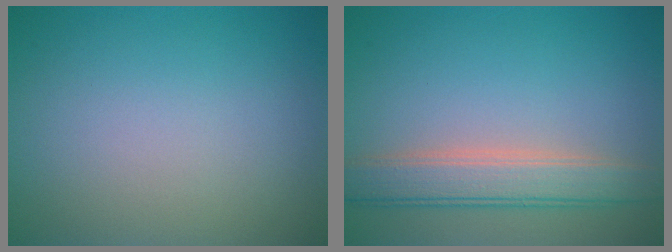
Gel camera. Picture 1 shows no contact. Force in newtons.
{"total": 4.3, "press": 4.3, "slide": 0.4}